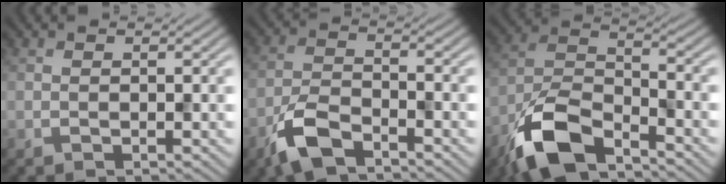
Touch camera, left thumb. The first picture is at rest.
{"total": 6.4, "force": [-4.4, 2.3, 4.0], "torque": [-0.087, -0.004, -0.099]}
{"total": 10.7, "force": [-7.4, 3.9, 6.7], "torque": [-0.128, -0.006, -0.163]}